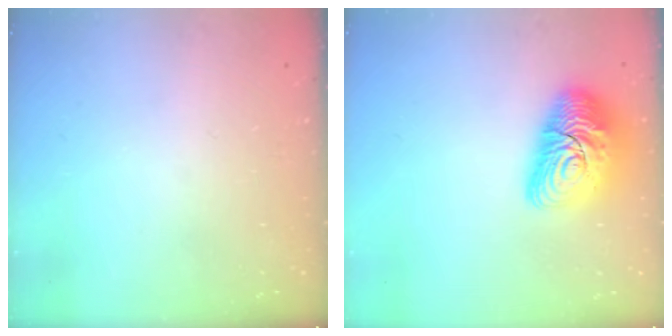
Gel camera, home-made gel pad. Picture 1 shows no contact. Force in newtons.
{"total": 14.7, "press": 14.6, "slide": 1.0}